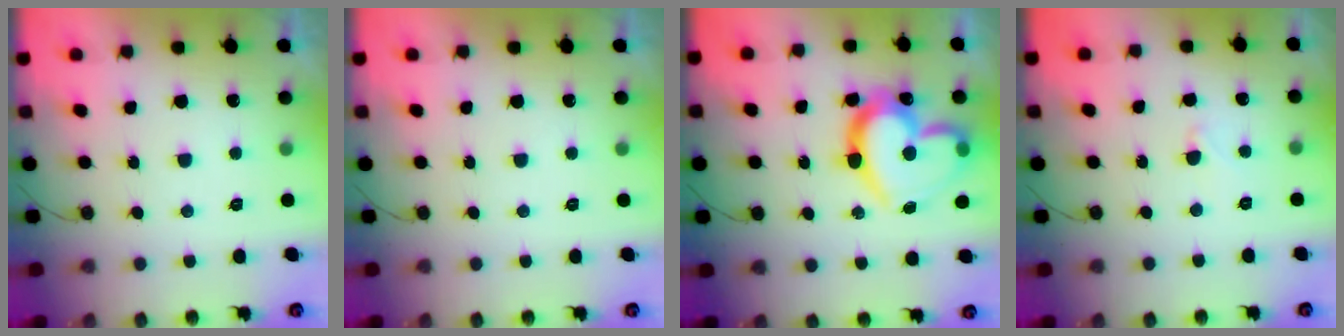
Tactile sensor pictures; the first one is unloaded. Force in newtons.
{"total": 0.0}
{"total": 23.3, "press": 23.2, "slide": 2.0}
{"total": 2.0, "press": 2.0, "slide": 0.2}